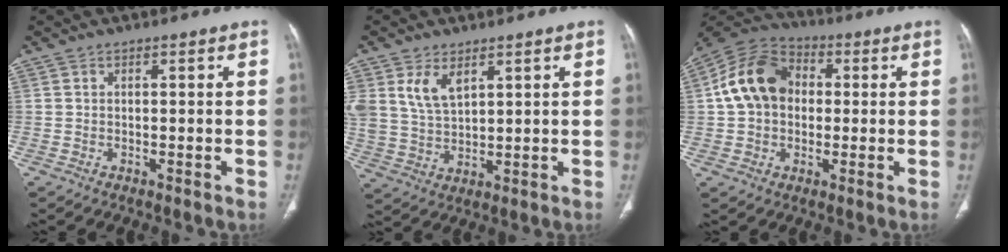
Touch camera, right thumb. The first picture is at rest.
{"total": 7.5, "force": [3.8, 4.2, 4.9], "torque": [-0.088, -0.013, 0.086]}
{"total": 13.9, "force": [1.3, 10.7, 8.7], "torque": [-0.141, 0.030, 0.012]}